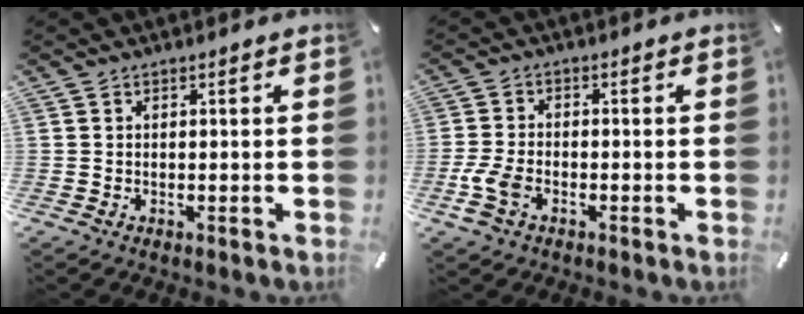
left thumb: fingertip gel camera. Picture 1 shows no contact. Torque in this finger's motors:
{"motor_torque": [1.51, 2.48, 0.37, 0.32, 0.52]}